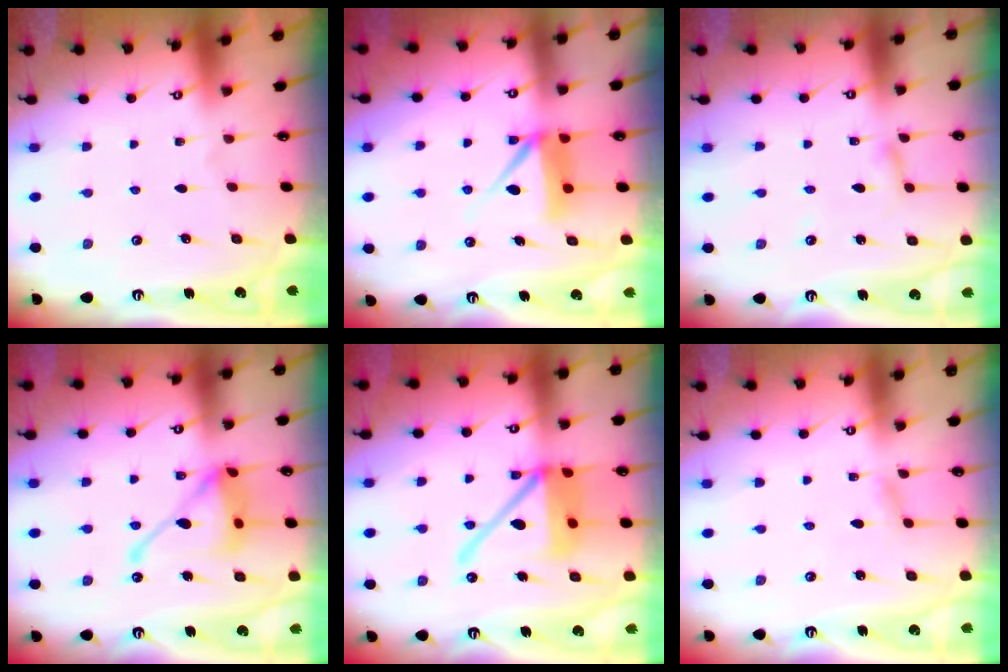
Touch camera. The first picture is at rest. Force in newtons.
{"total": 7.9, "press": 7.8, "slide": 0.7}
{"total": 2.6, "press": 2.6, "slide": 0.1}
{"total": 16.1, "press": 16.0, "slide": 1.6}
{"total": 15.6, "press": 15.5, "slide": 1.8}
{"total": 4.1, "press": 4.1, "slide": 0.4}